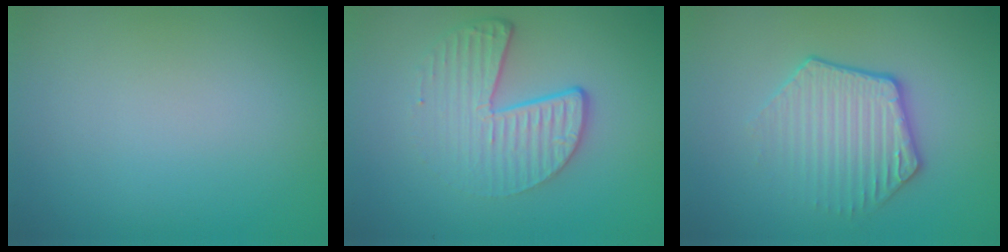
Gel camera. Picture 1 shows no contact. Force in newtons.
{"total": 4.7, "press": 3.0, "slide": 3.6}
{"total": 3.6, "press": 3.2, "slide": 1.6}